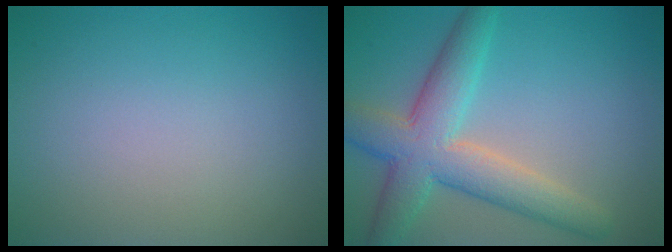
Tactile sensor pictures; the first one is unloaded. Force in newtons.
{"total": 6.8, "press": 6.8, "slide": 0.1}